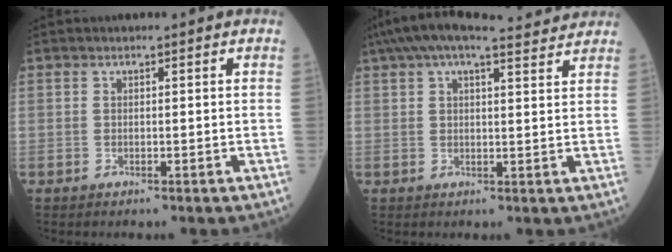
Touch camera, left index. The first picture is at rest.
{"total": 12.5, "force": [11.0, 1.7, 5.7], "torque": [-0.101, 0.037, 0.153]}